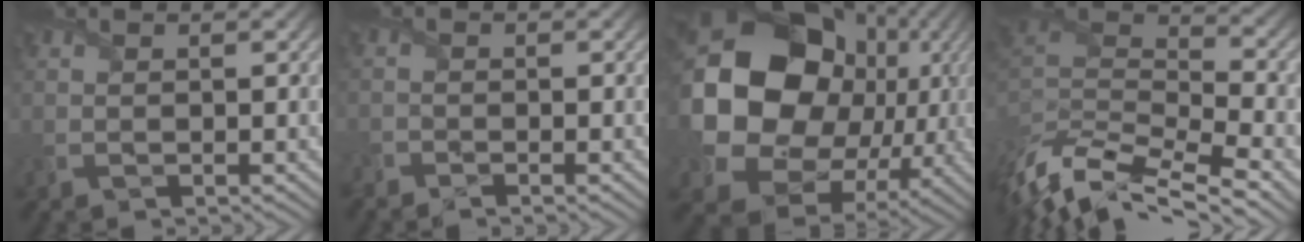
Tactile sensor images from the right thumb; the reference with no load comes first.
{"total": 1.5, "force": [-1.5, 0.0, 0.2], "torque": [-0.007, -0.006, -0.037]}
{"total": 23.2, "force": [2.9, 18.9, 13.2], "torque": [-0.304, -0.047, 0.075]}
{"total": 11.6, "force": [-6.7, 3.7, 8.7], "torque": [-0.201, -0.007, -0.118]}